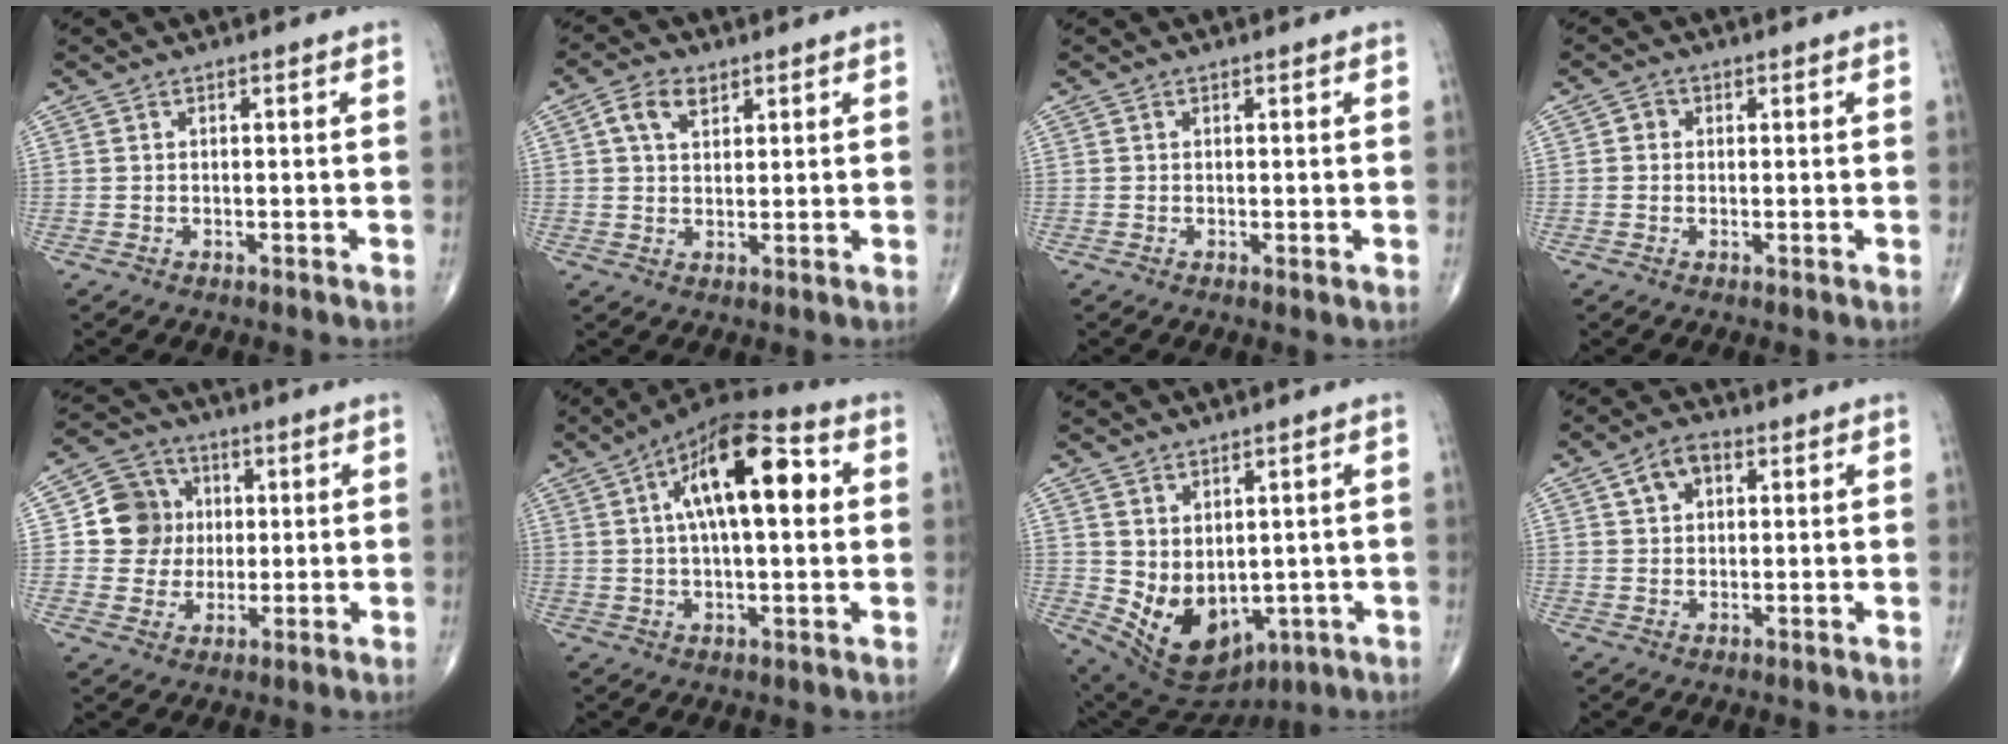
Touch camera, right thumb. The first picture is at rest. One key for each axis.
{"total": 5.2, "fx": 2.2, "fy": 3.4, "fz": 3.3, "tx": -0.048, "ty": 0.003, "tz": 0.038}
{"total": 0.5, "fx": 0.0, "fy": 0.1, "fz": 0.5, "tx": -0.009, "ty": -0.002, "tz": -0.002}
{"total": 1.6, "fx": 0.1, "fy": 1.5, "fz": 0.6, "tx": 0.001, "ty": 0.004, "tz": -0.003}
{"total": 9.9, "fx": 1.1, "fy": 9.3, "fz": 3.2, "tx": -0.015, "ty": 0.007, "tz": 0.016}
{"total": 17.8, "fx": 4.2, "fy": 7.3, "fz": 15.7, "tx": -0.238, "ty": 0.023, "tz": 0.057}
{"total": 11.3, "fx": -0.3, "fy": 7.7, "fz": 8.3, "tx": -0.115, "ty": -0.013, "tz": 0.033}
{"total": 5.0, "fx": 1.8, "fy": 3.4, "fz": 3.2, "tx": -0.042, "ty": 0.009, "tz": 0.028}